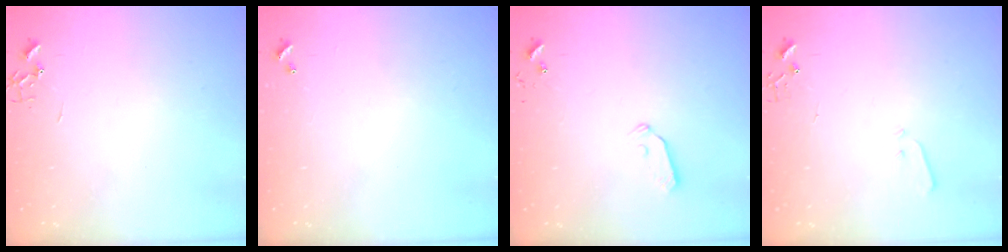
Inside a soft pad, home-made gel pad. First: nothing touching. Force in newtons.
{"total": 0.0}
{"total": 5.6, "press": 5.6, "slide": 0.3}
{"total": 3.4, "press": 3.3, "slide": 0.5}